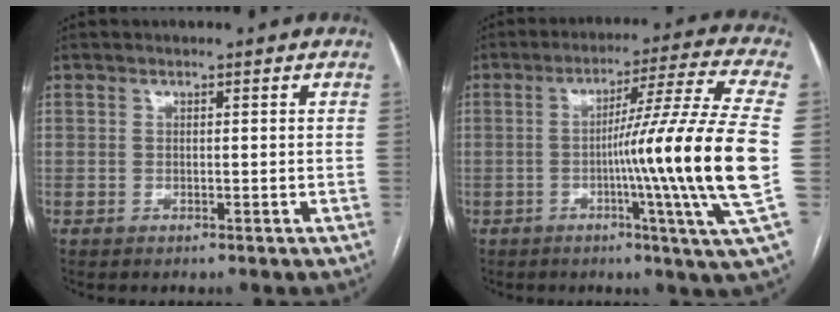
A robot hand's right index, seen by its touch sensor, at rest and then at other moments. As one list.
[{"total": 17.7, "force": [-2.6, -3.6, 17.1], "torque": [-0.263, -0.016, -0.054]}]